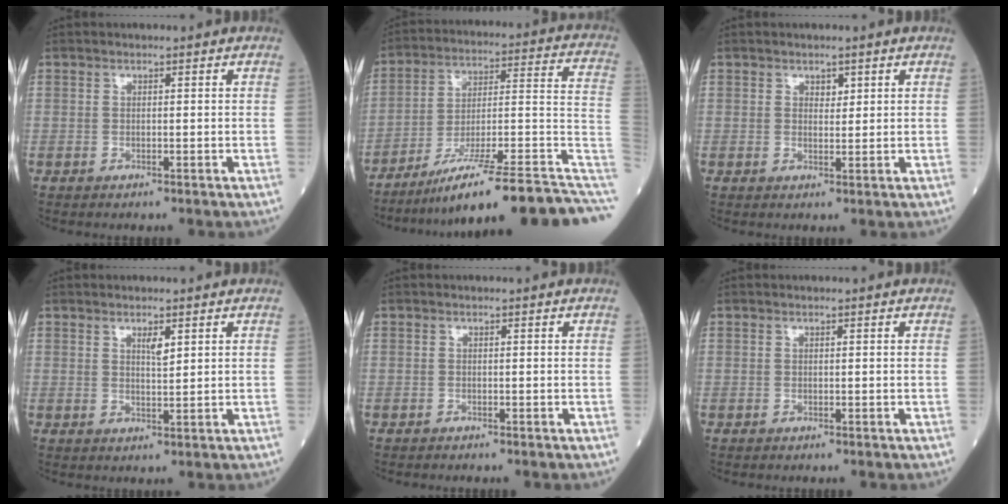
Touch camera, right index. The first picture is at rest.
{"total": 23.9, "force": [-17.2, 1.8, 16.4], "torque": [-0.160, 0.024, -0.262]}
{"total": 1.3, "force": [0.8, 0.7, 0.7], "torque": [-0.005, -0.002, 0.012]}
{"total": 2.2, "force": [1.2, 0.4, 1.8], "torque": [-0.033, -0.002, 0.022]}
{"total": 0.0}
{"total": 0.0}